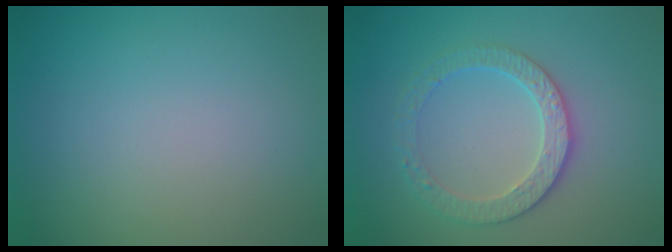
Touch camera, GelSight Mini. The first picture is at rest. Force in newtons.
{"total": 3.4, "press": 3.1, "slide": 1.3}